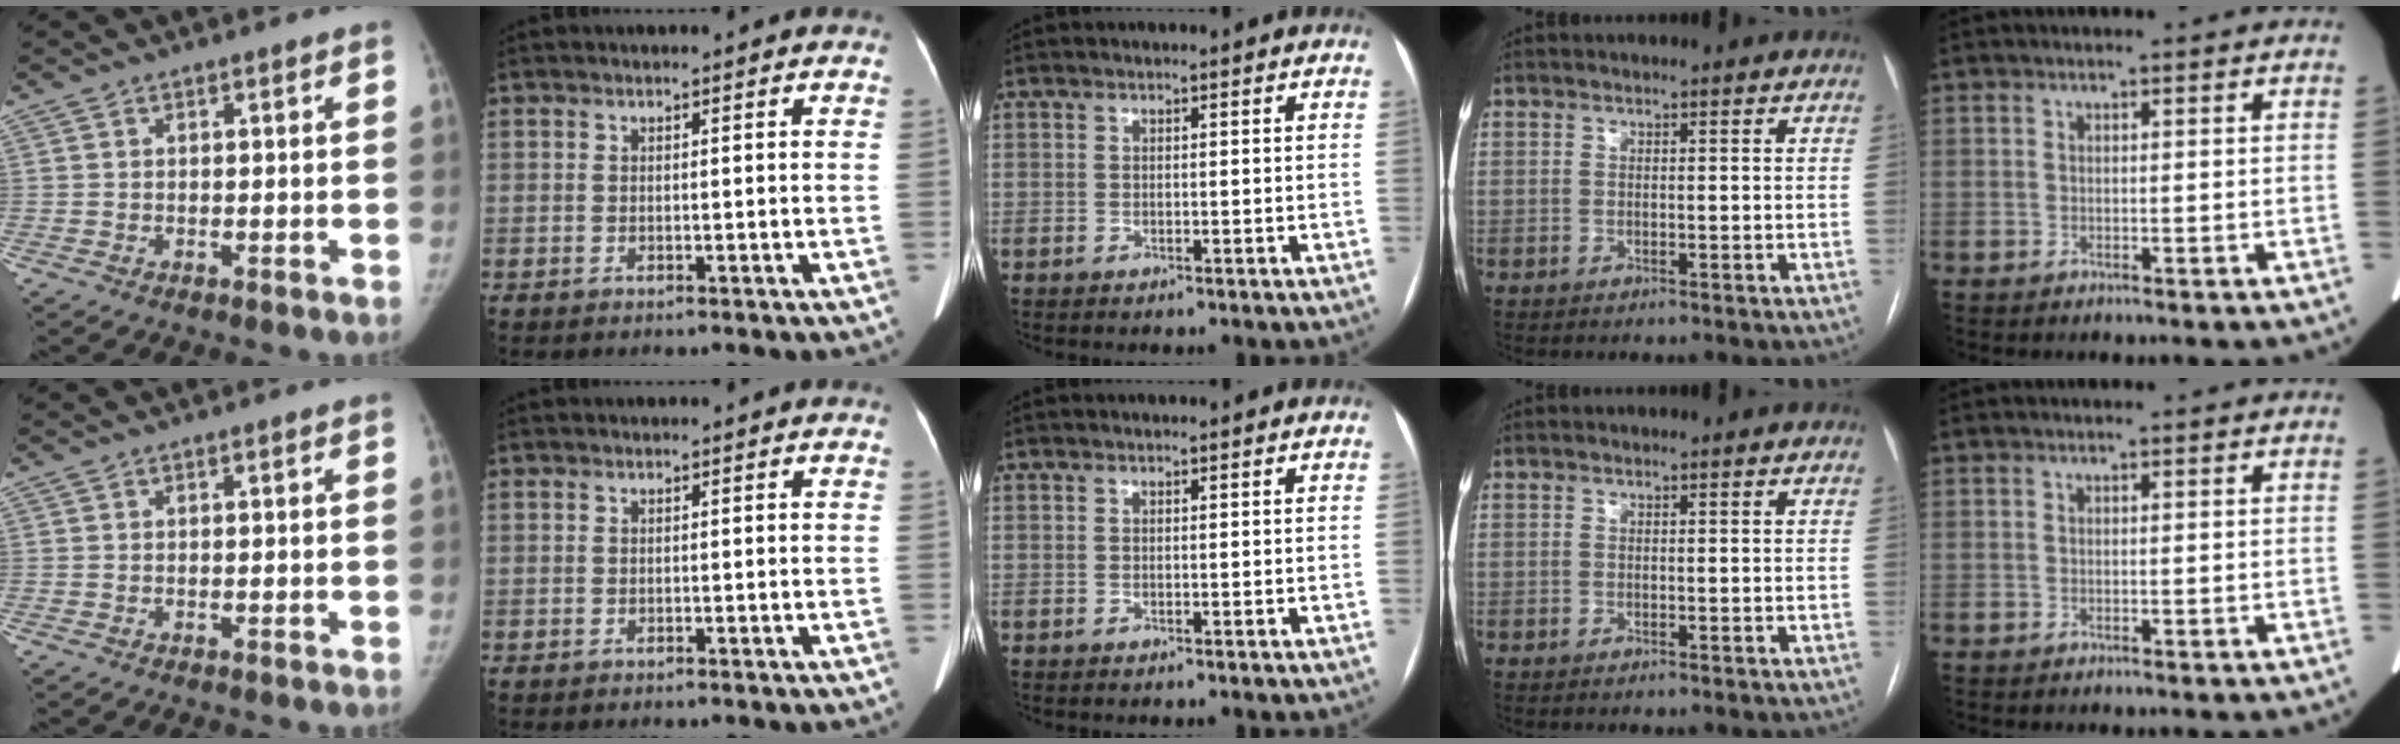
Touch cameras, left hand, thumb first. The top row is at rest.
{}